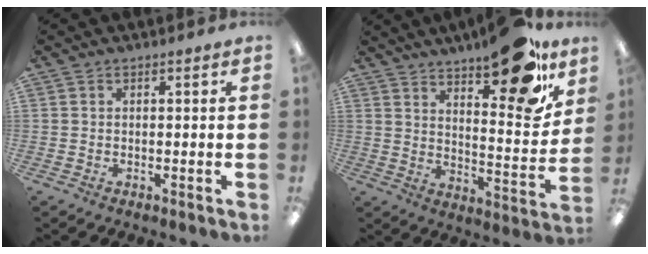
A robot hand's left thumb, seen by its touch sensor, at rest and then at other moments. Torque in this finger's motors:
{"motor_torque": [0.18, 0.73, 1.77, -1.00, 0.12]}